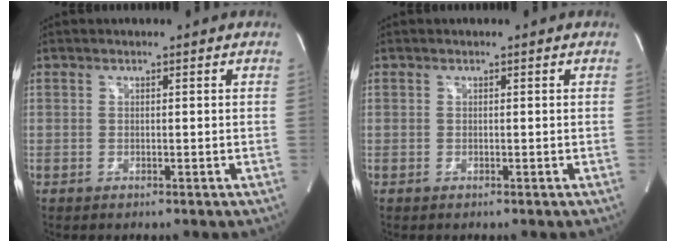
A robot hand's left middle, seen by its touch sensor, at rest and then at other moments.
{"total": 0.0}